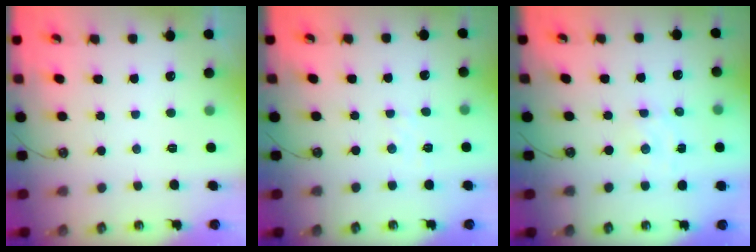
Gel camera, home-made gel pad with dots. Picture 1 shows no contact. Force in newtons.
{"total": 2.5, "press": 2.5, "slide": 0.4}
{"total": 2.1, "press": 2.1, "slide": 0.5}